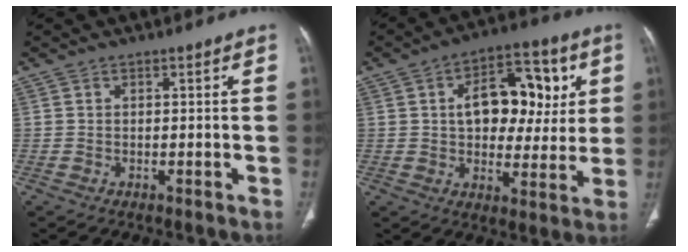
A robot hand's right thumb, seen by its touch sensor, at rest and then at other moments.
{"total": 16.3, "force": [3.8, 10.3, 12.0], "torque": [-0.122, 0.010, 0.057]}